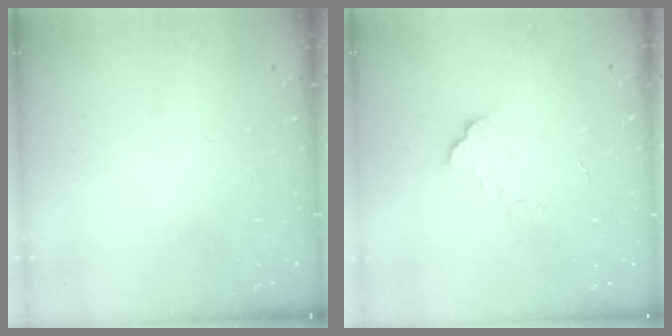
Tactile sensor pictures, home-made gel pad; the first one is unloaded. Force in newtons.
{"total": 5.7, "press": 5.7, "slide": 0.4}